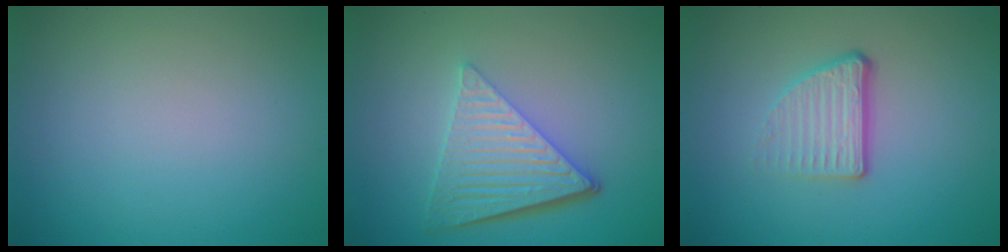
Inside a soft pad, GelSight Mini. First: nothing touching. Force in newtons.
{"total": 6.2, "press": 4.2, "slide": 4.5}
{"total": 3.6, "press": 2.3, "slide": 2.7}